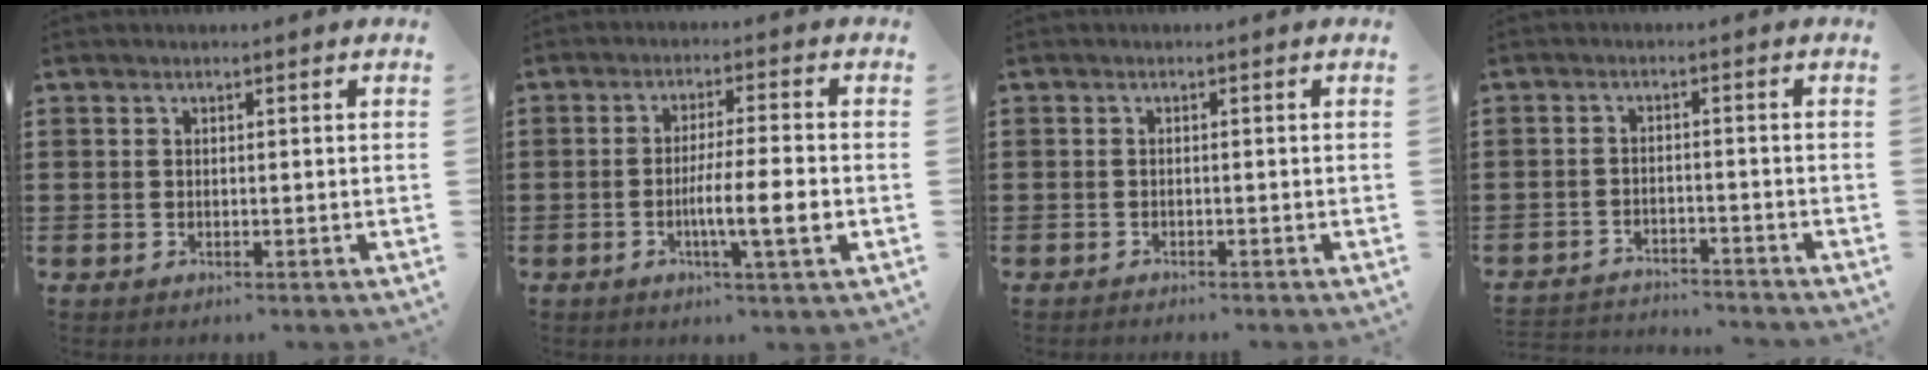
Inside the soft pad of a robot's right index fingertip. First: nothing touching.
{"total": 7.8, "force": [-2.1, 0.5, 7.4], "torque": [-0.129, -0.010, -0.038]}
{"total": 0.8, "force": [-0.8, 0.0, 0.0], "torque": [-0.002, -0.002, -0.015]}
{"total": 2.9, "force": [-2.9, 0.1, 0.0], "torque": [-0.005, 0.000, -0.062]}